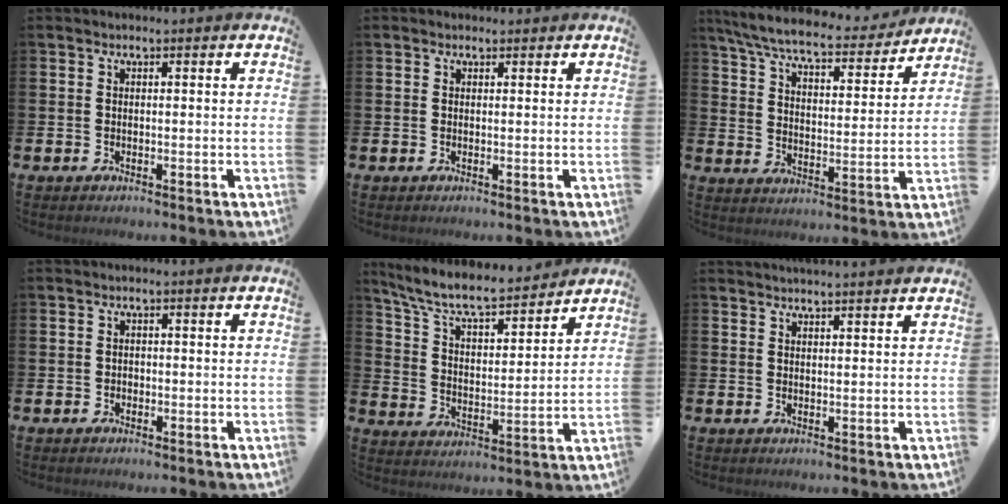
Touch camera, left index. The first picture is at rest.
{"total": 0.7, "force": [0.5, 0.4, 0.1], "torque": [0.012, -0.001, 0.005]}
{"total": 7.7, "force": [7.0, 1.1, 3.0], "torque": [-0.088, -0.047, 0.118]}
{"total": 0.7, "force": [-0.3, 0.6, 0.1], "torque": [-0.005, 0.005, -0.007]}
{"total": 8.4, "force": [7.7, 1.8, 3.1], "torque": [-0.094, -0.053, 0.132]}
{"total": 2.3, "force": [2.3, -0.2, 0.1], "torque": [0.007, -0.015, 0.040]}